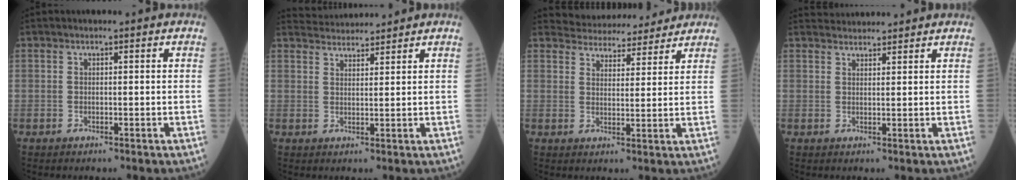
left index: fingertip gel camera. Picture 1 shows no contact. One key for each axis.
{"total": 4.8, "fx": 4.8, "fy": 0.0, "fz": 0.1, "tx": -0.012, "ty": 0.028, "tz": 0.083}
{"total": 10.9, "fx": 10.4, "fy": 2.8, "fz": 1.7, "tx": -0.018, "ty": 0.017, "tz": 0.136}
{"total": 3.9, "fx": 3.9, "fy": 0.4, "fz": 0.2, "tx": -0.009, "ty": 0.030, "tz": 0.066}